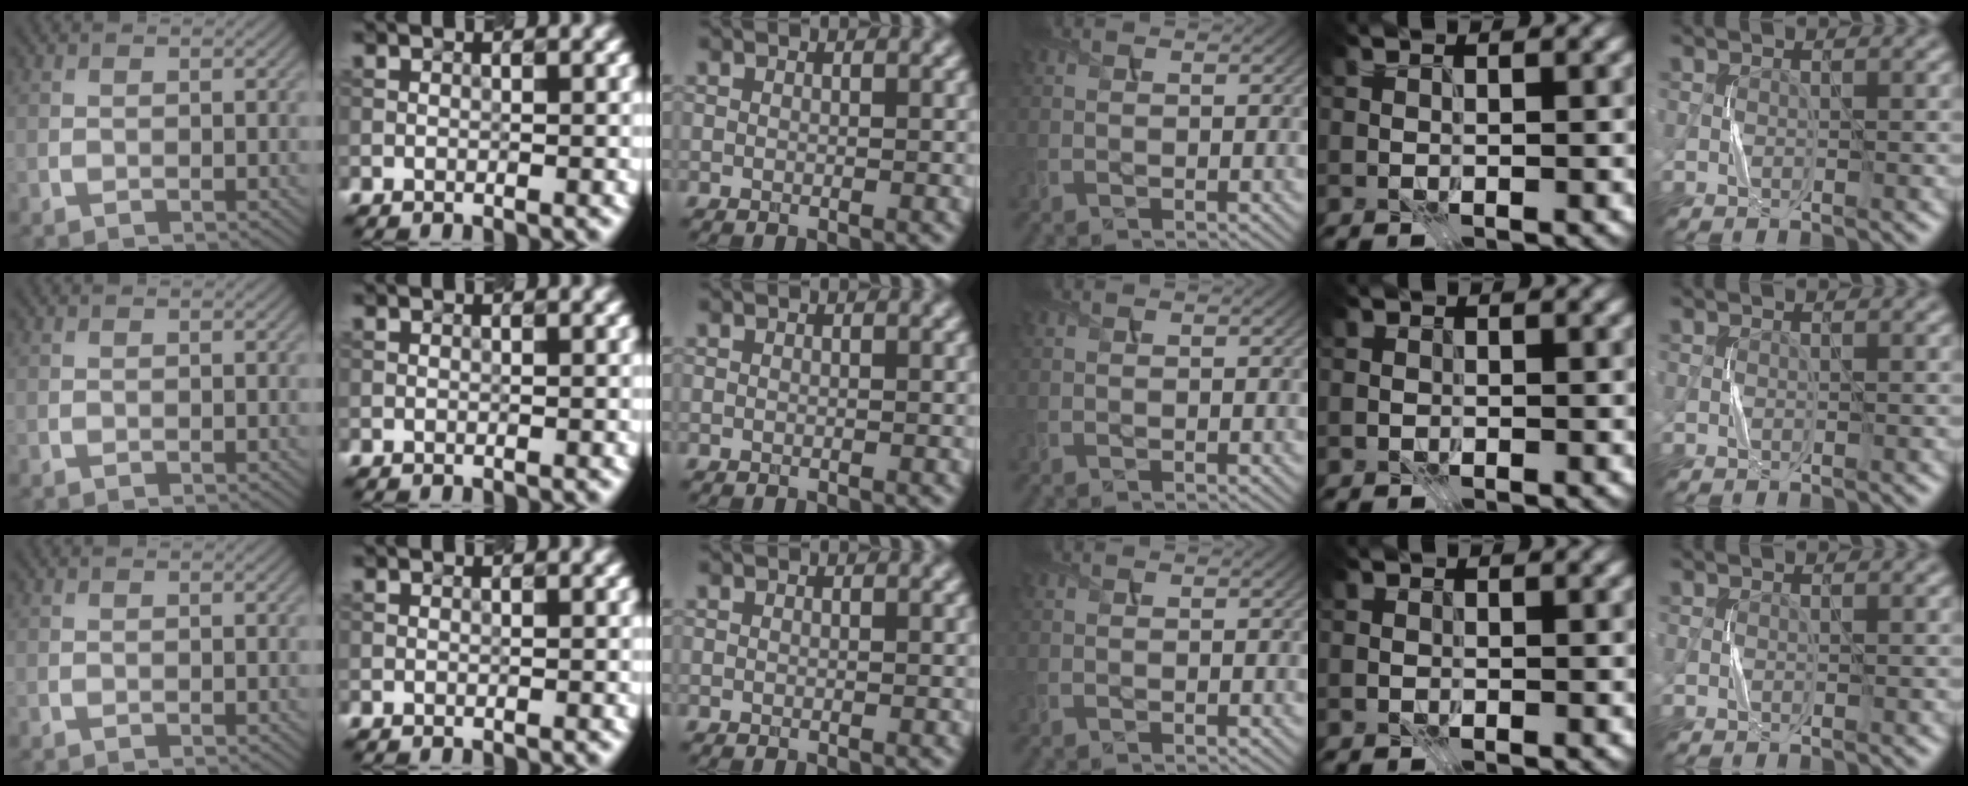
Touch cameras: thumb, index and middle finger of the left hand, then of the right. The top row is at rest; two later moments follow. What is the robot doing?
{"motion": "press", "object": "sticker"}